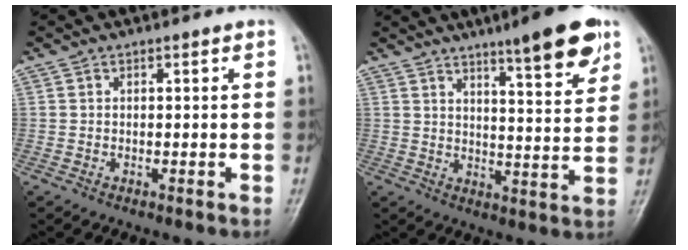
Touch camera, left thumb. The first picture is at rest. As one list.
[{"total": 12.1, "force": [7.6, 2.1, 9.1], "torque": [-0.110, -0.039, 0.108]}]